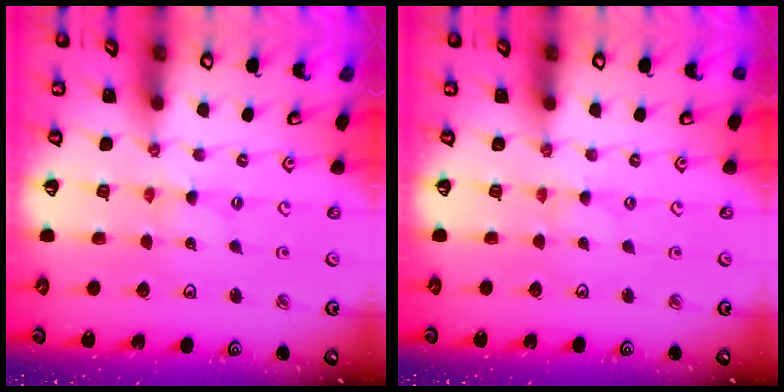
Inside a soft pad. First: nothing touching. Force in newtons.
{"total": 0.9, "press": 0.9, "slide": 0.2}